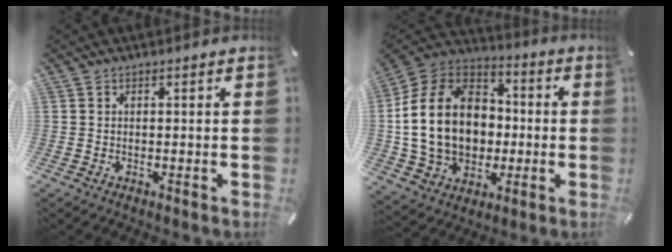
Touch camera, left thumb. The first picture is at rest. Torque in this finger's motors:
{"motor_torque": [2.50, 2.51, 2.60, 0.17, 0.50]}